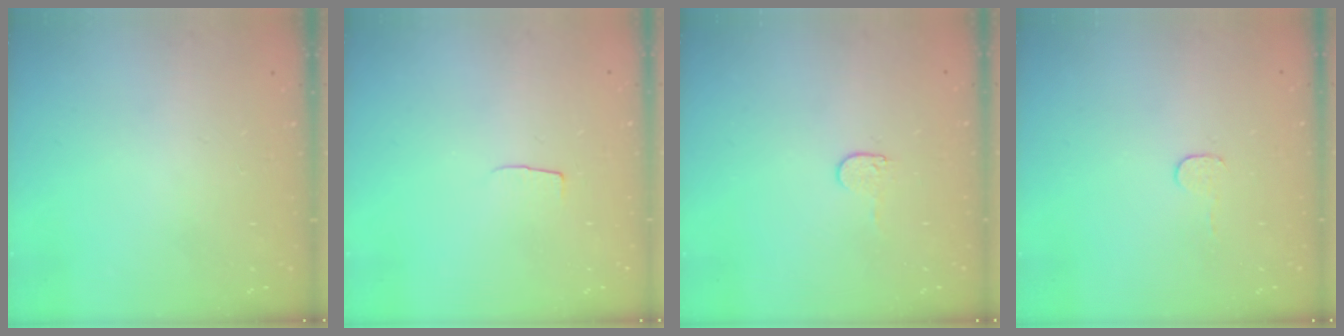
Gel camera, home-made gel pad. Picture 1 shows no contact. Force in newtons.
{"total": 3.7, "press": 3.7, "slide": 0.3}
{"total": 4.0, "press": 4.0, "slide": 0.3}
{"total": 3.0, "press": 3.0, "slide": 0.3}